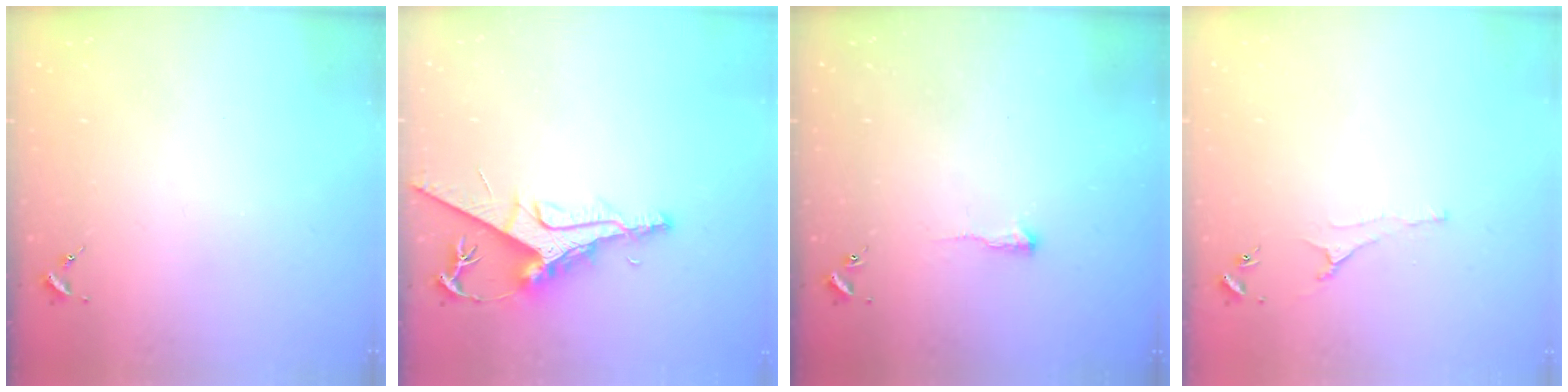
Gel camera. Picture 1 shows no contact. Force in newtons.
{"total": 10.1, "press": 10.1, "slide": 1.1}
{"total": 3.9, "press": 3.8, "slide": 0.6}
{"total": 3.0, "press": 2.9, "slide": 0.6}